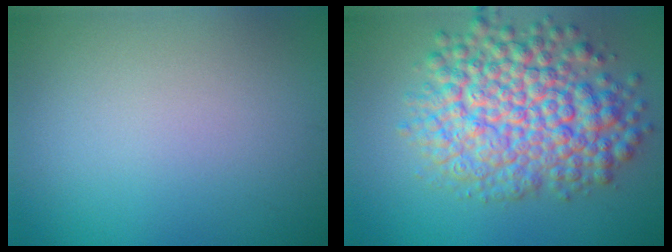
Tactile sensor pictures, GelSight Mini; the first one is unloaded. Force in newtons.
{"total": 9.3, "press": 9.3, "slide": 0.3}